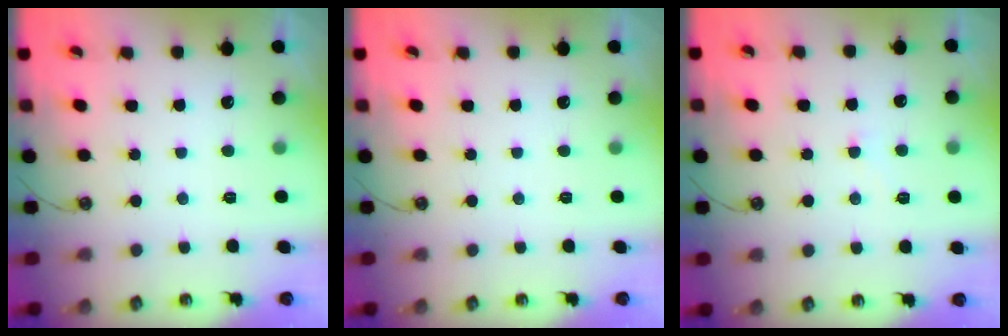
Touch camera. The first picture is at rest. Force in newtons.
{"total": 0.0}
{"total": 2.7, "press": 2.7, "slide": 0.5}